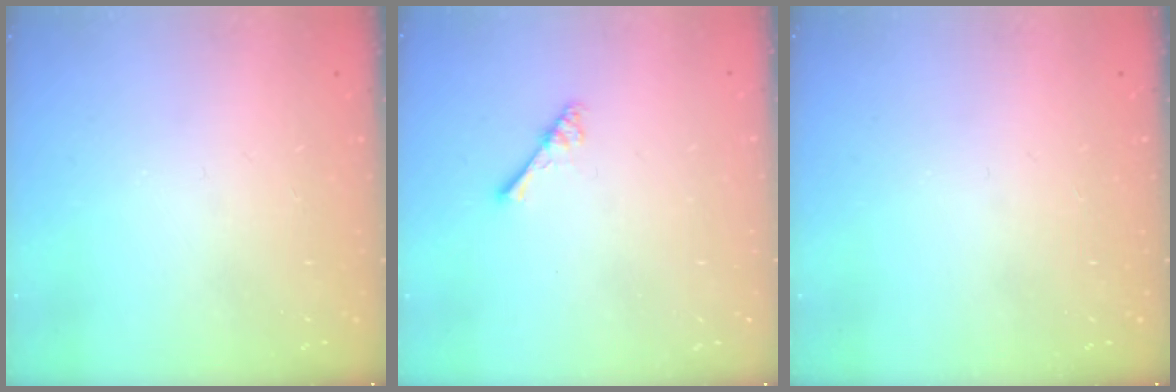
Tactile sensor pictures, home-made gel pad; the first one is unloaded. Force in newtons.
{"total": 2.4, "press": 2.4, "slide": 0.4}
{"total": 0.0}